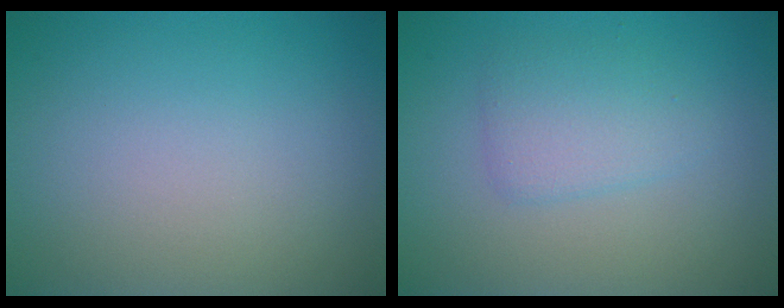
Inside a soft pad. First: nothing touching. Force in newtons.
{"total": 2.5, "press": 2.5, "slide": 0.1}